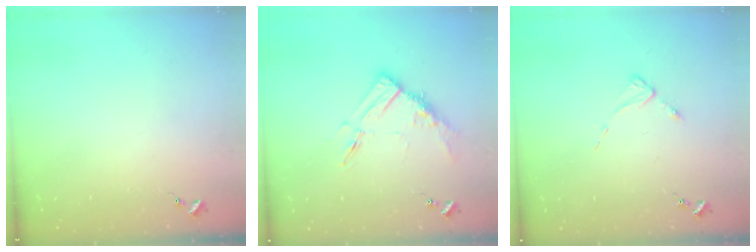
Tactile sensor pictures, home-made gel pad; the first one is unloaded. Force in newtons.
{"total": 11.9, "press": 11.9, "slide": 0.6}
{"total": 2.6, "press": 2.6, "slide": 0.4}